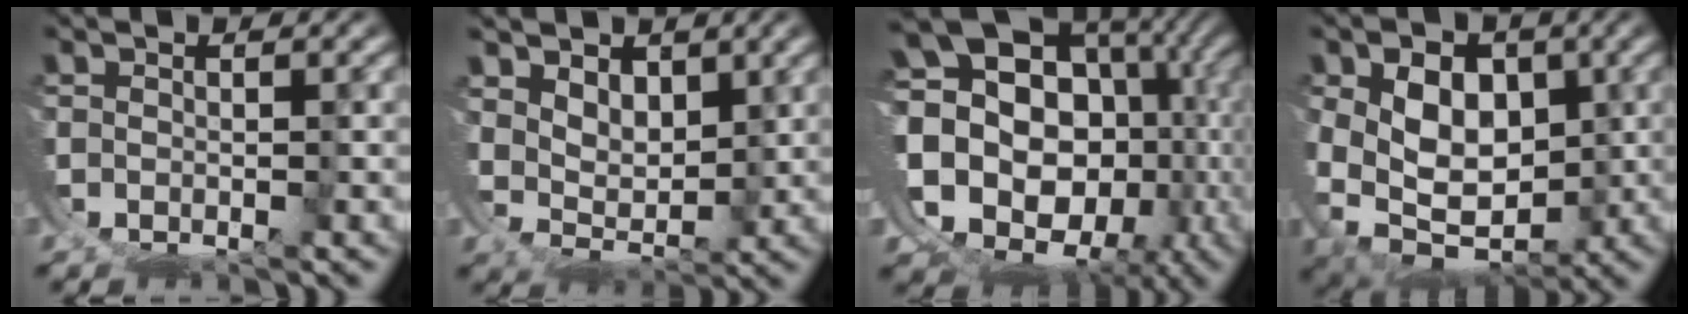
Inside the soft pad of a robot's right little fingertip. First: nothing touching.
{"total": 5.3, "force": [3.7, 3.4, 1.5], "torque": [-0.048, -0.012, 0.054]}
{"total": 23.3, "force": [-1.9, 20.1, 11.8], "torque": [-0.260, -0.068, -0.026]}
{"total": 9.9, "force": [0.0, 8.1, 5.7], "torque": [-0.153, -0.051, 0.017]}